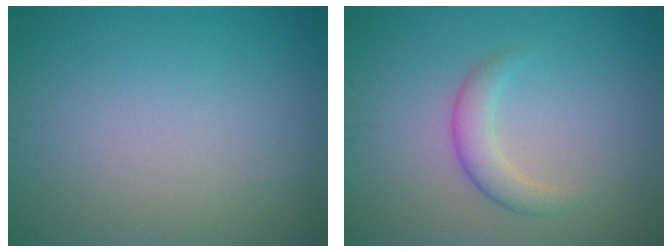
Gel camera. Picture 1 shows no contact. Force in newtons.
{"total": 2.5, "press": 2.5, "slide": 0.0}